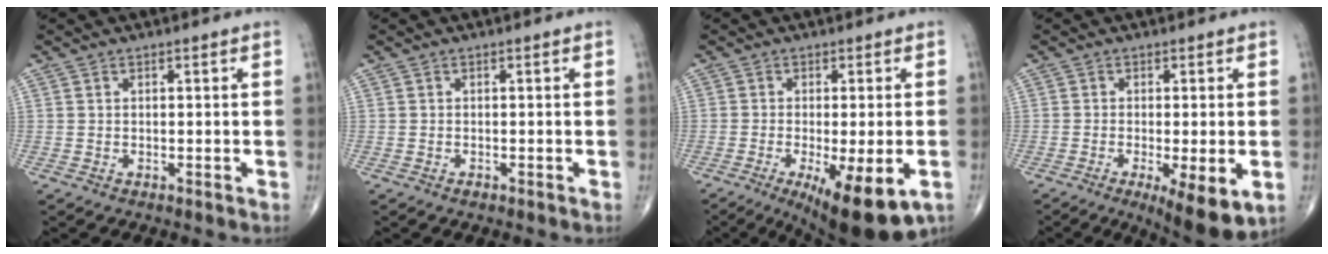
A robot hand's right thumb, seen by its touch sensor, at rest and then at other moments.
{"total": 0.6, "force": [-0.4, 0.4, 0.3], "torque": [-0.003, 0.000, -0.008]}
{"total": 13.6, "force": [-5.7, 4.1, 11.7], "torque": [-0.156, -0.015, -0.078]}
{"total": 10.1, "force": [-3.6, 2.9, 9.0], "torque": [-0.131, -0.018, -0.053]}